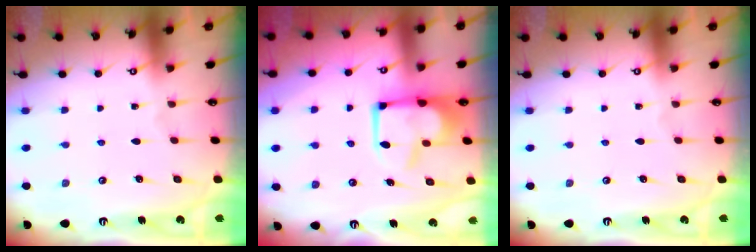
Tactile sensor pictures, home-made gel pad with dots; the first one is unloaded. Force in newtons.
{"total": 2.1, "press": 2.0, "slide": 0.8}
{"total": 0.0}